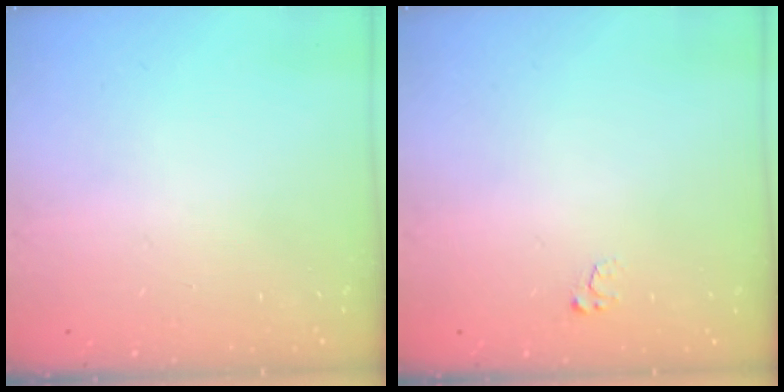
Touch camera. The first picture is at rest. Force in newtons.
{"total": 2.5, "press": 2.5, "slide": 0.3}